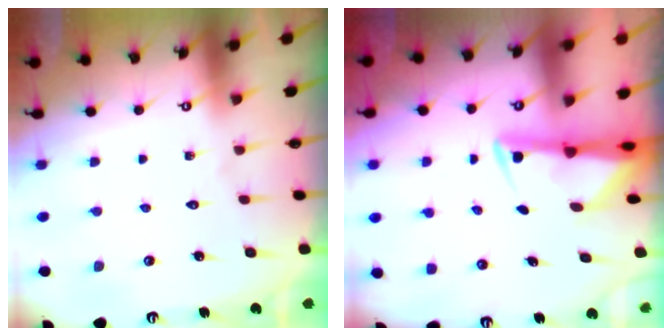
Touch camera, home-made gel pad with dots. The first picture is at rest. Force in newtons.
{"total": 2.9, "press": 2.8, "slide": 0.7}